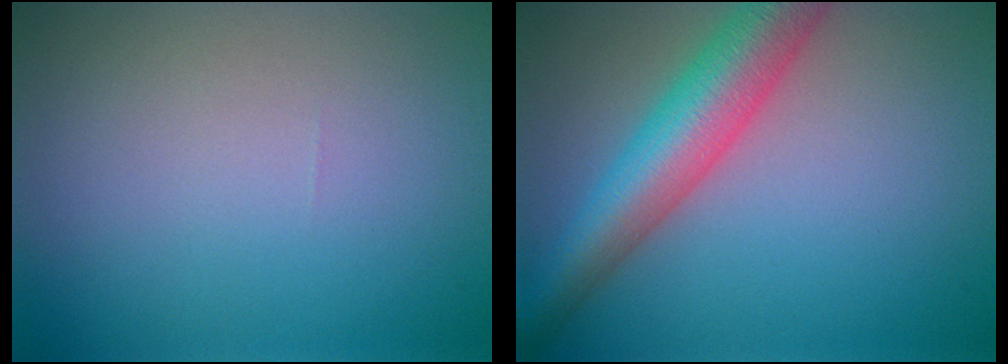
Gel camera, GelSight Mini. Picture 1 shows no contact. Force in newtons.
{"total": 7.3, "press": 7.3, "slide": 0.3}